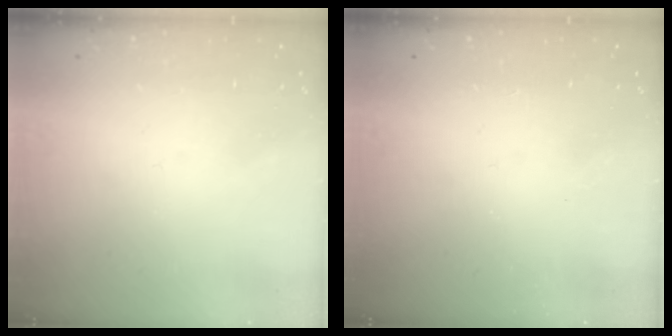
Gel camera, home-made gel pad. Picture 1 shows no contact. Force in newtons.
{"total": 1.7, "press": 1.7, "slide": 0.2}